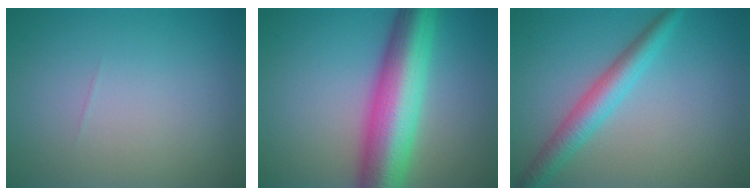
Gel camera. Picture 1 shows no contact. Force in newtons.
{"total": 10.3, "press": 10.3, "slide": 0.1}
{"total": 3.6, "press": 3.6, "slide": 0.1}